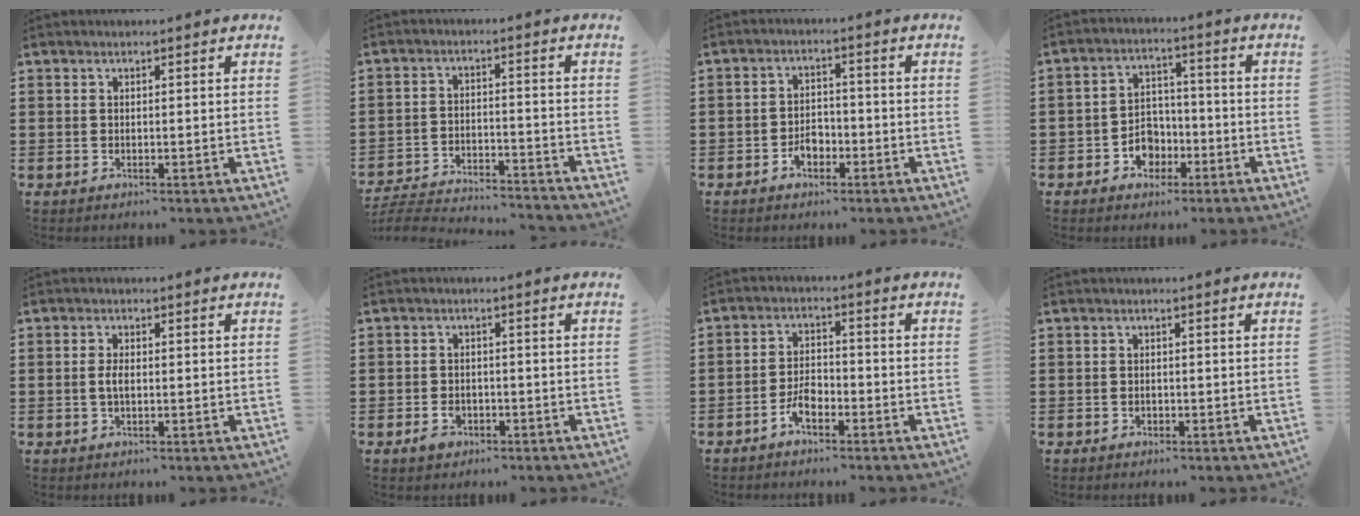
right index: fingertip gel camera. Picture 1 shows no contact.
{"total": 4.7, "force": [-4.6, 0.2, 0.8], "torque": [-0.030, -0.004, -0.098]}
{"total": 3.3, "force": [-1.8, 2.1, 1.8], "torque": [-0.037, 0.002, -0.034]}
{"total": 4.7, "force": [-2.3, 3.6, 2.0], "torque": [-0.042, 0.008, -0.042]}
{"total": 2.3, "force": [-0.2, 1.0, 2.1], "torque": [-0.047, -0.001, -0.007]}
{"total": 2.8, "force": [-1.4, 1.7, 1.6], "torque": [-0.039, -0.005, -0.028]}
{"total": 4.0, "force": [-2.4, 1.7, 2.8], "torque": [-0.061, 0.000, -0.048]}
{"total": 0.6, "force": [-0.2, 0.3, 0.4], "torque": [-0.012, -0.003, -0.004]}